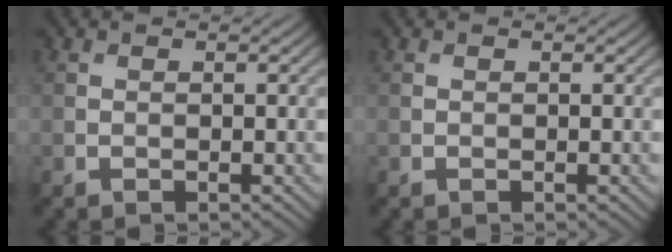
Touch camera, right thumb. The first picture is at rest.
{"total": 0.0}